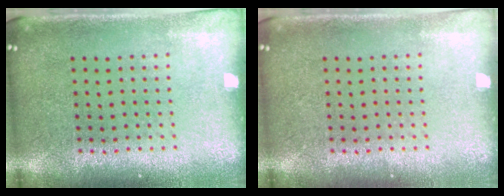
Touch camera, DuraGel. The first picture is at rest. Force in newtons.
{"total": 0.0}